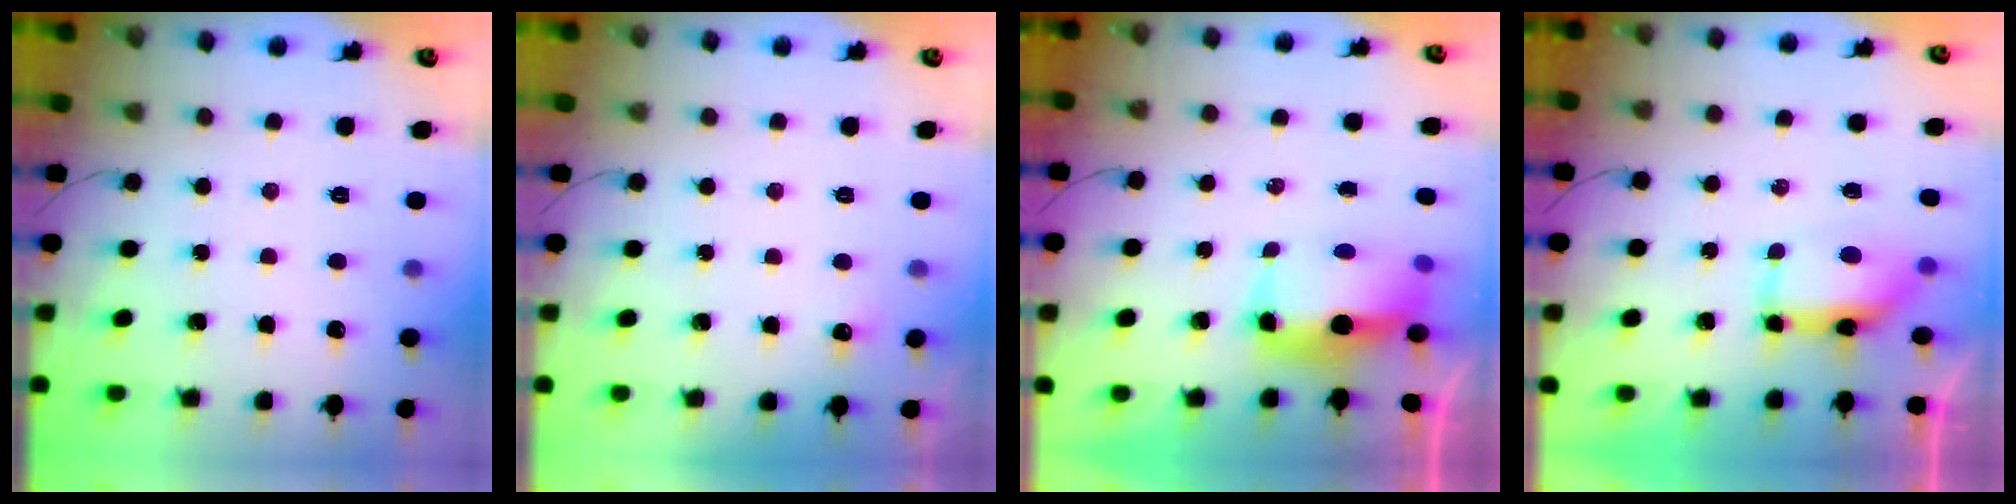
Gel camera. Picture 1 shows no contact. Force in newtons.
{"total": 3.9, "press": 3.7, "slide": 1.3}
{"total": 8.0, "press": 7.9, "slide": 0.9}
{"total": 12.5, "press": 9.3, "slide": 8.3}